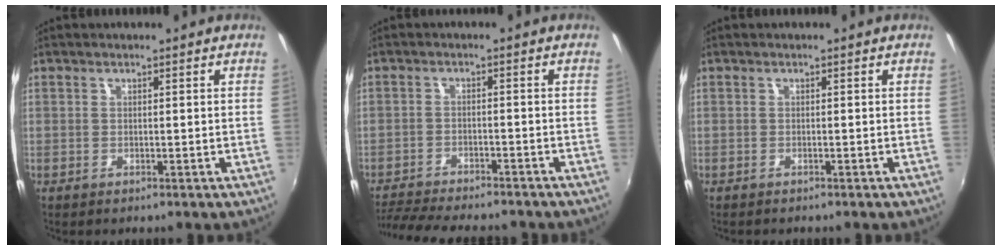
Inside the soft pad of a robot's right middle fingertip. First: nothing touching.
{"total": 13.1, "force": [-11.7, 2.3, 5.5], "torque": [-0.127, -0.020, -0.181]}
{"total": 0.6, "force": [-0.5, 0.1, 0.2], "torque": [-0.005, 0.000, -0.008]}